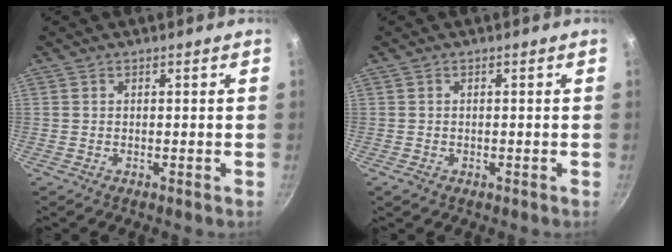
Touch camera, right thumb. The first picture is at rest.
{"total": 1.2, "force": [-0.5, 0.9, 0.6], "torque": [-0.012, 0.000, -0.007]}